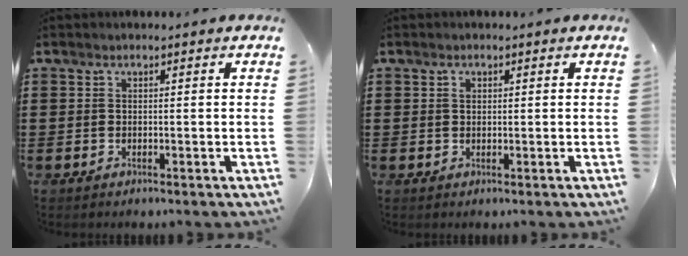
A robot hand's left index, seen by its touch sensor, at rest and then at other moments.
{"total": 0.8, "force": [0.4, 0.6, 0.5], "torque": [-0.011, 0.004, 0.007]}